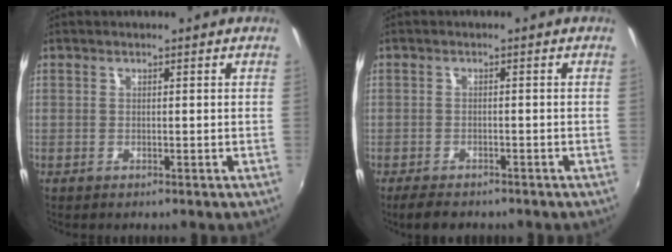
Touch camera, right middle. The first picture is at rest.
{"total": 4.3, "force": [-3.5, 1.6, 1.8], "torque": [-0.045, -0.011, -0.059]}